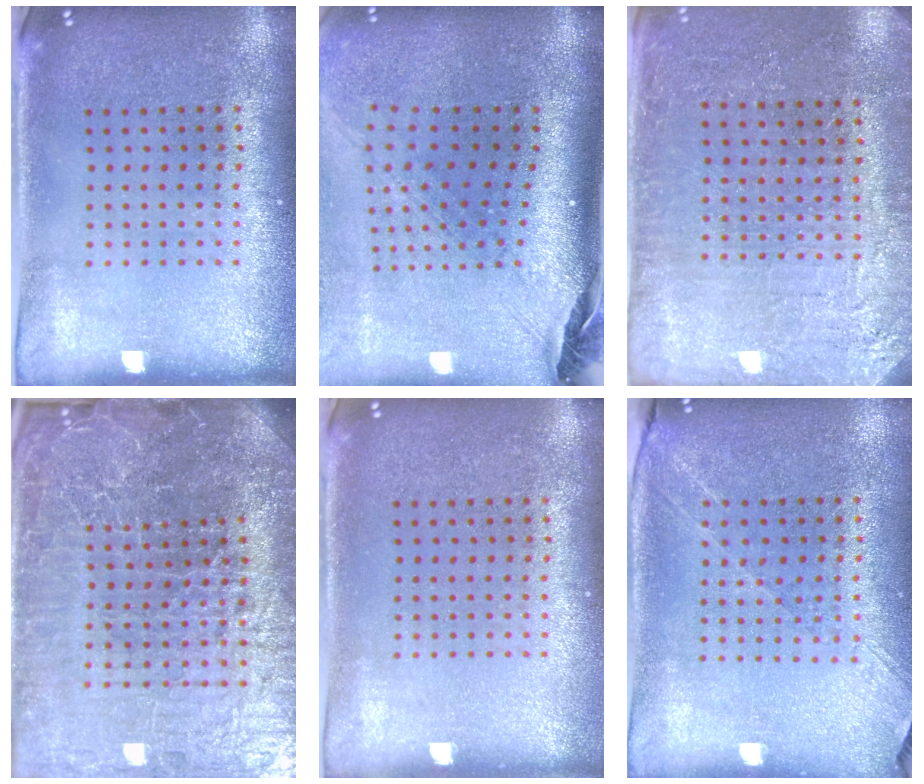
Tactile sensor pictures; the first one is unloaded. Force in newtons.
{"total": 2.8, "press": 2.0, "slide": 1.9}
{"total": 2.8, "press": 2.8, "slide": 0.4}
{"total": 7.6, "press": 6.6, "slide": 3.8}
{"total": 0.0}
{"total": 1.4, "press": 1.3, "slide": 0.6}